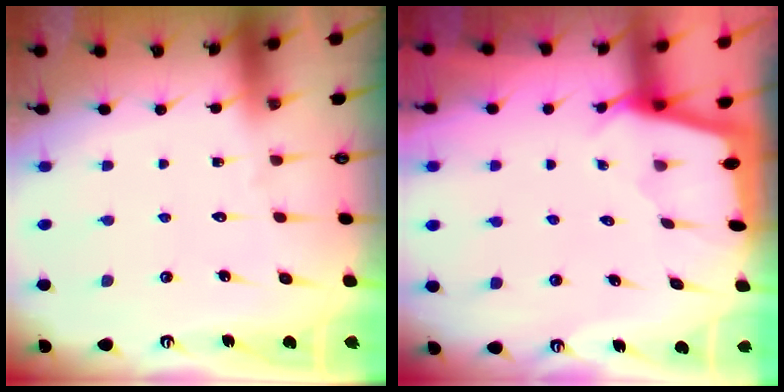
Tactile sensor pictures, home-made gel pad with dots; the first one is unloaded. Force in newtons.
{"total": 1.8, "press": 1.7, "slide": 0.1}